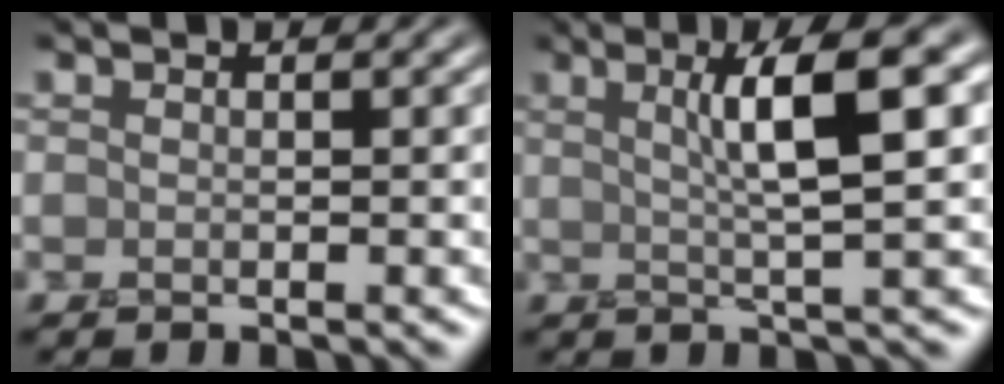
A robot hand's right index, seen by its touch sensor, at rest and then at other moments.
{"total": 6.0, "force": [1.8, 1.0, 5.7], "torque": [-0.078, 0.015, 0.026]}